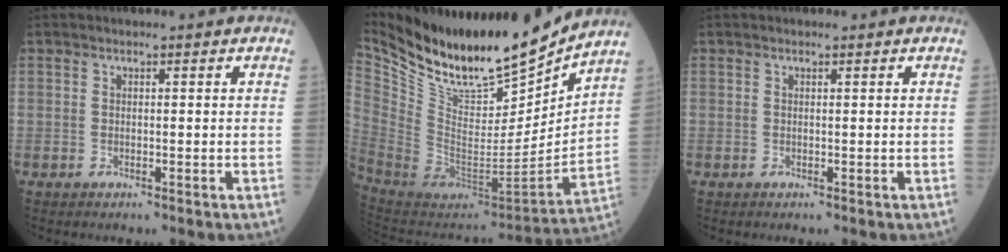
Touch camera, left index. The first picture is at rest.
{"total": 21.9, "force": [19.5, 3.8, 9.3], "torque": [-0.183, -0.047, 0.342]}
{"total": 0.0}